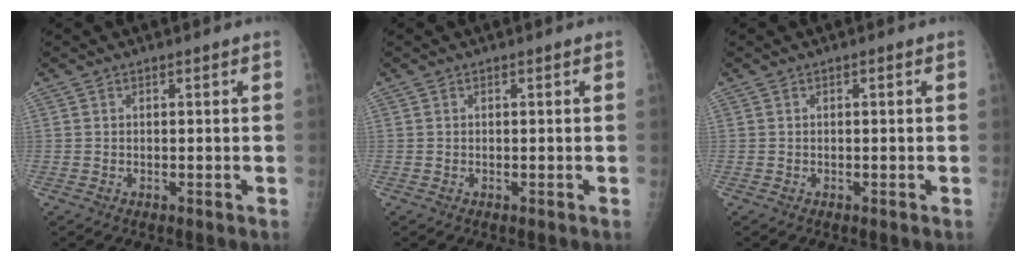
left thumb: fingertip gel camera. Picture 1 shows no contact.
{"total": 0.0}
{"total": 0.0}